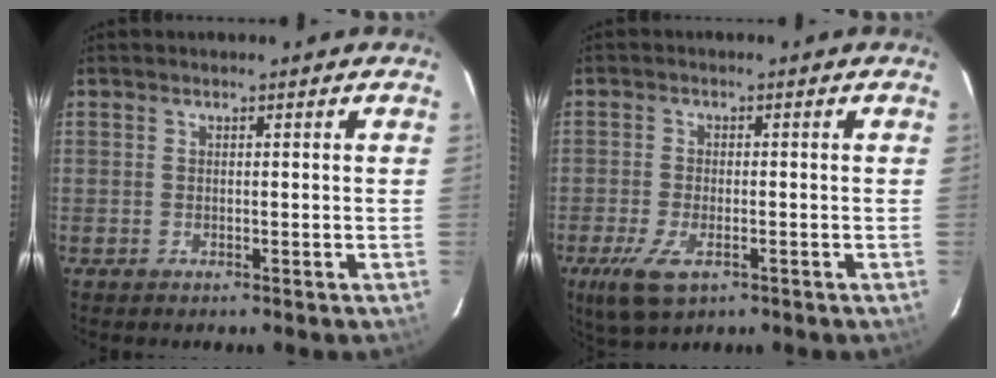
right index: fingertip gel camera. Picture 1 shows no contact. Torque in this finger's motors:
{"motor_torque": [0.59, -0.55, 0.38, 0.09]}